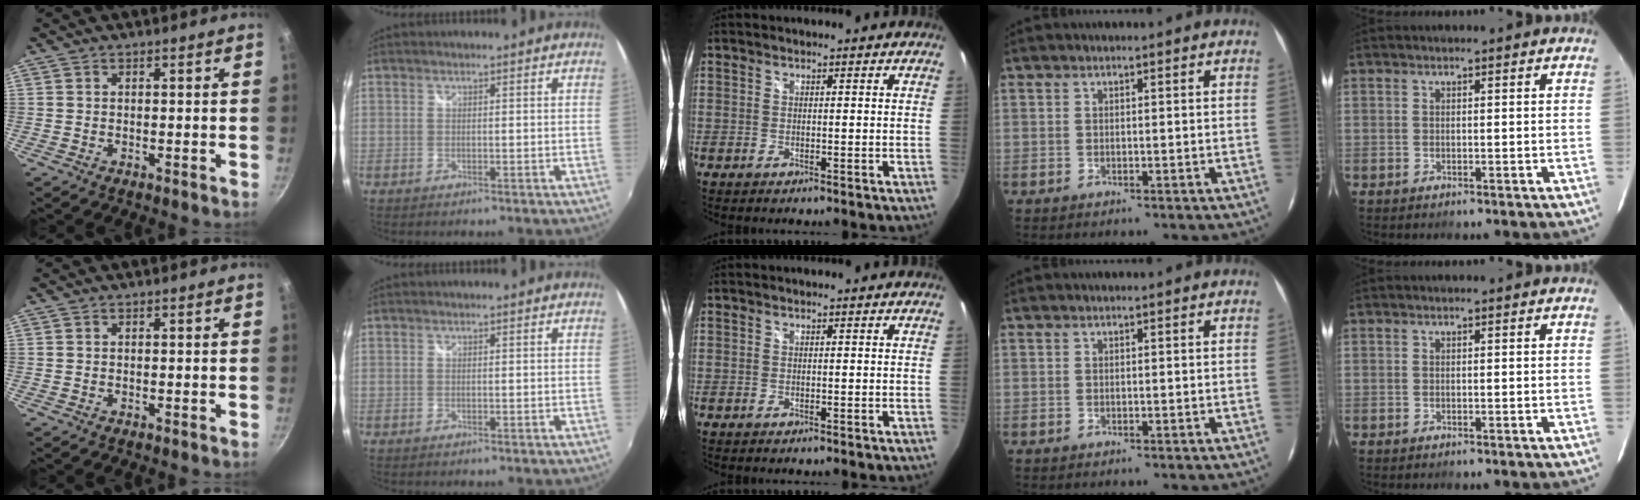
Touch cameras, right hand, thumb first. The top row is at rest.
{}